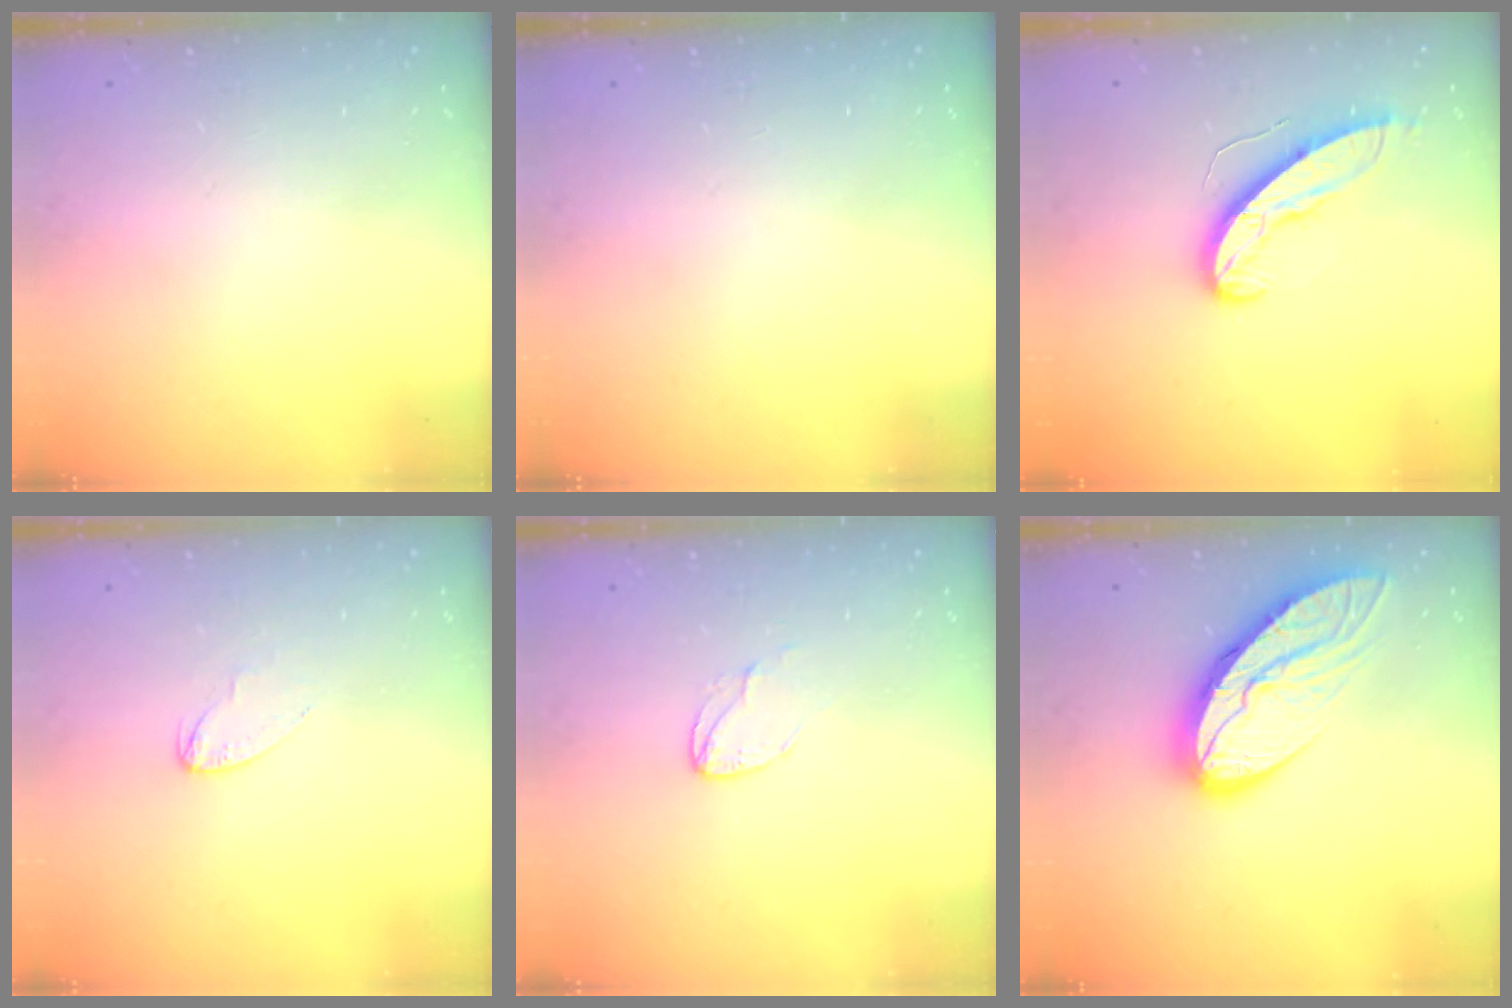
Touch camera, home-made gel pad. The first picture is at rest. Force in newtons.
{"total": 0.0}
{"total": 9.5, "press": 9.5, "slide": 0.3}
{"total": 2.1, "press": 2.1, "slide": 0.2}
{"total": 4.4, "press": 4.4, "slide": 0.4}
{"total": 13.0, "press": 13.0, "slide": 1.1}